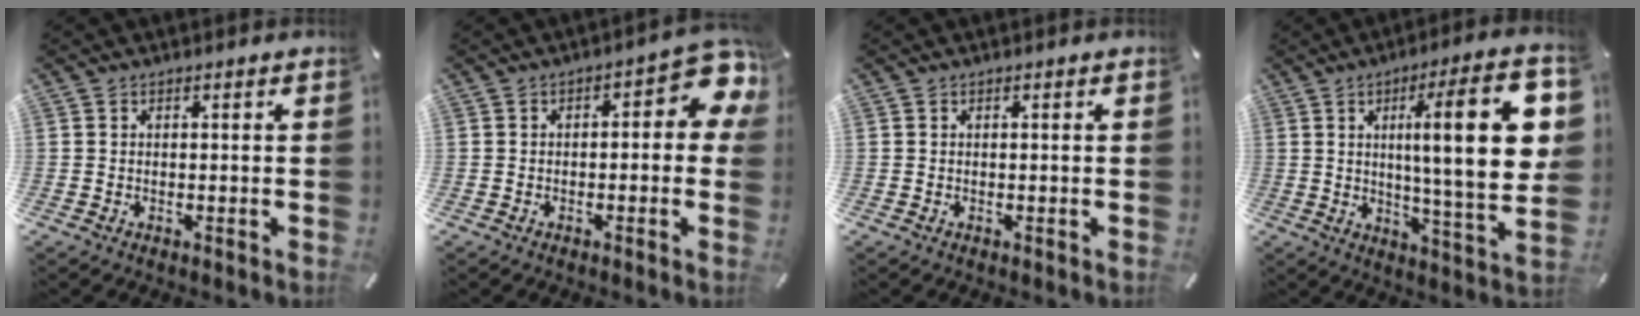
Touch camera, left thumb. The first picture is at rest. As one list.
[{"total": 9.0, "force": [1.6, 3.9, 7.9], "torque": [-0.098, -0.021, 0.024]}, {"total": 0.0}, {"total": 23.5, "force": [5.3, 4.5, 22.5], "torque": [-0.337, -0.022, 0.068]}]